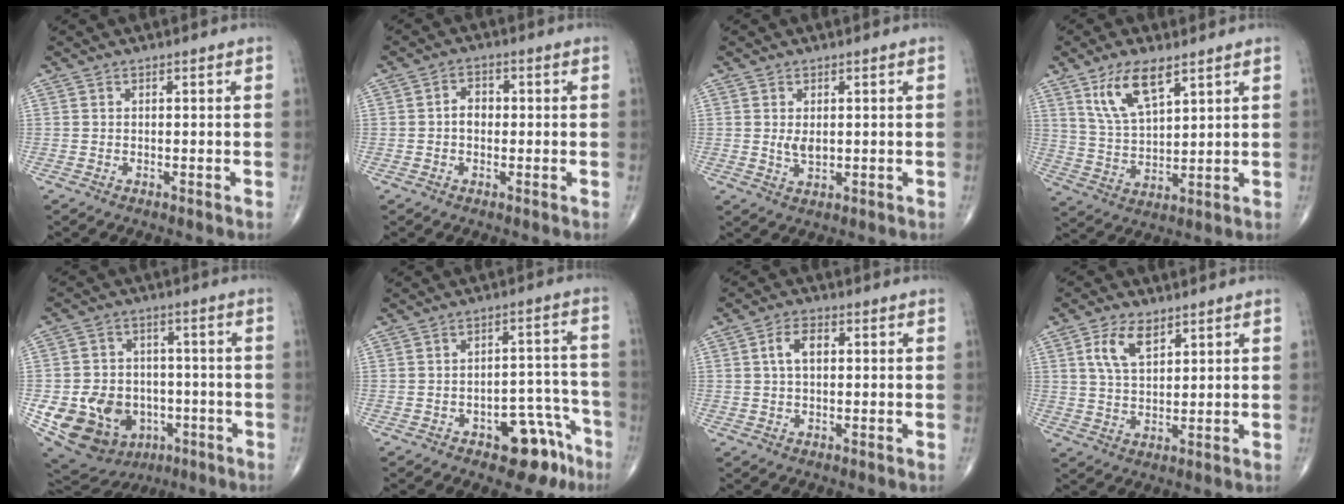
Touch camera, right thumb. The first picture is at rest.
{"total": 3.2, "force": [-0.2, 2.4, 2.1], "torque": [-0.024, 0.012, -0.008]}
{"total": 2.7, "force": [0.3, 1.6, 2.1], "torque": [-0.031, -0.007, 0.010]}
{"total": 10.2, "force": [5.9, 4.0, 7.3], "torque": [-0.132, -0.028, 0.123]}
{"total": 18.4, "force": [-5.0, 14.7, 9.9], "torque": [-0.159, 0.024, -0.060]}
{"total": 10.0, "force": [-5.9, 5.2, 6.2], "torque": [-0.040, 0.053, -0.075]}
{"total": 4.4, "force": [0.8, 2.5, 3.5], "torque": [-0.067, 0.011, 0.014]}
{"total": 6.8, "force": [3.4, 3.5, 4.8], "torque": [-0.083, -0.016, 0.068]}